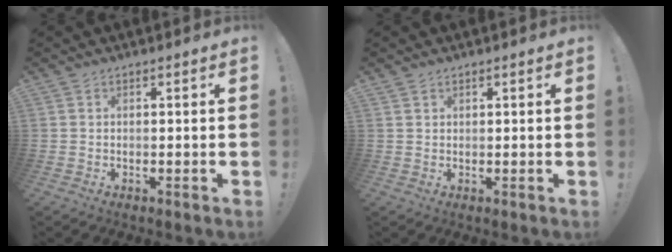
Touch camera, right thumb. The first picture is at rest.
{"total": 1.2, "force": [1.0, 0.6, -0.3], "torque": [0.012, -0.003, 0.019]}